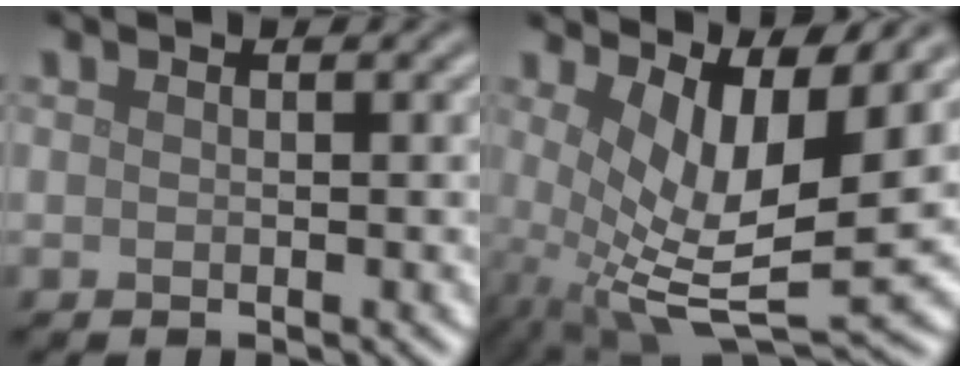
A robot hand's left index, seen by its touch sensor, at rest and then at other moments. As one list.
[{"total": 8.9, "force": [1.8, 3.2, 8.1], "torque": [-0.157, -0.014, 0.036]}]